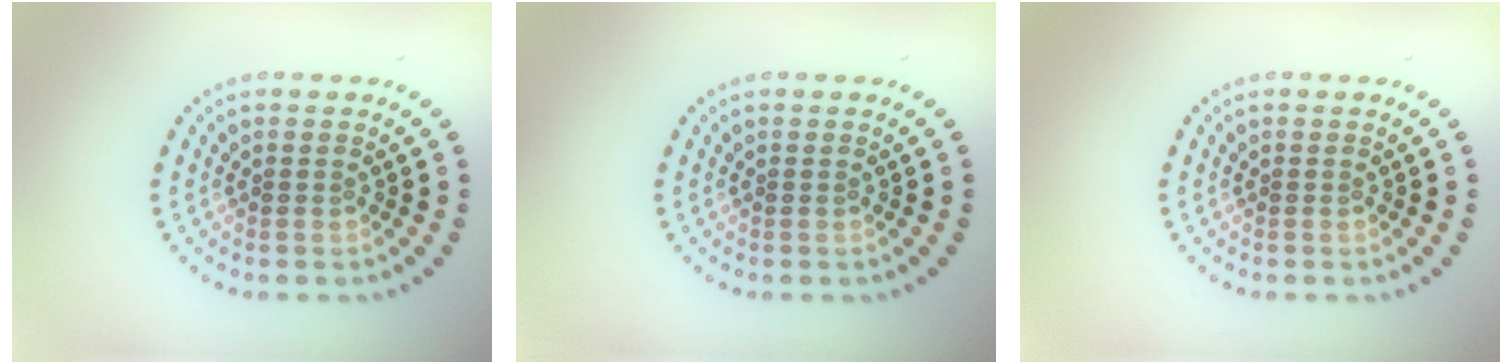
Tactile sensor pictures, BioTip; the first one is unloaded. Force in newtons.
{"total": 0.0}
{"total": 0.0}